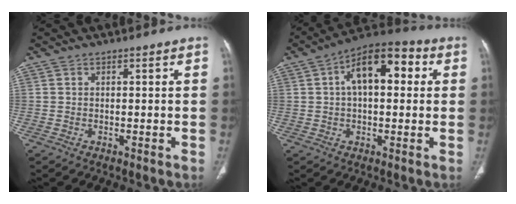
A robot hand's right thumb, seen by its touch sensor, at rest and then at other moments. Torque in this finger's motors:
{"motor_torque": [1.22, 3.78, 1.31, 0.09, 0.13]}